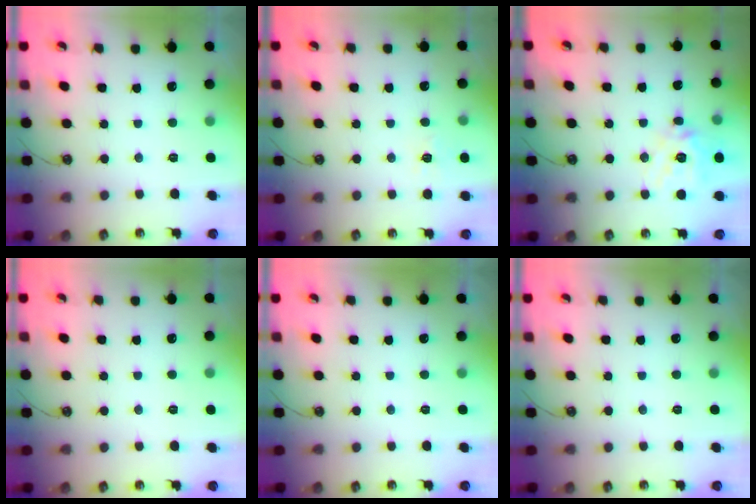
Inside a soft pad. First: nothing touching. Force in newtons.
{"total": 6.3, "press": 6.3, "slide": 0.5}
{"total": 15.1, "press": 14.9, "slide": 2.3}
{"total": 0.0}
{"total": 0.0}
{"total": 0.0}